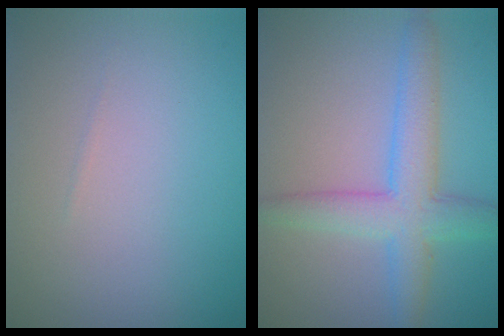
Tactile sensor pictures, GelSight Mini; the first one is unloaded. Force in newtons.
{"total": 4.8, "press": 4.8, "slide": 0.1}